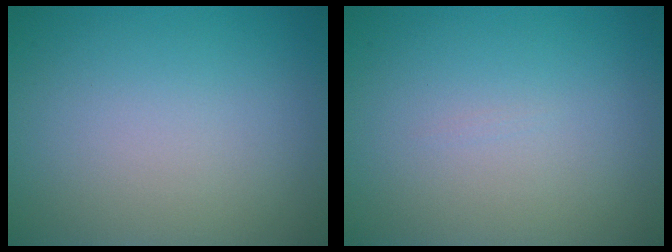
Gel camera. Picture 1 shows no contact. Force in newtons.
{"total": 0.0}